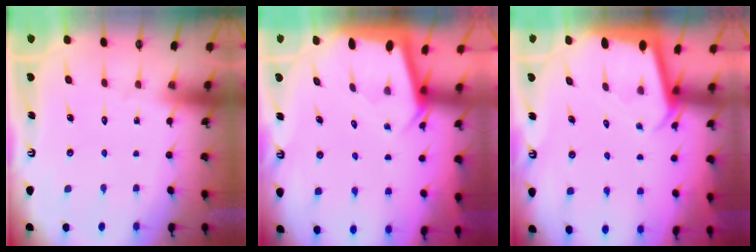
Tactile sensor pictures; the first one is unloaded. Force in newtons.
{"total": 2.4, "press": 2.4, "slide": 0.1}
{"total": 2.1, "press": 2.1, "slide": 0.1}